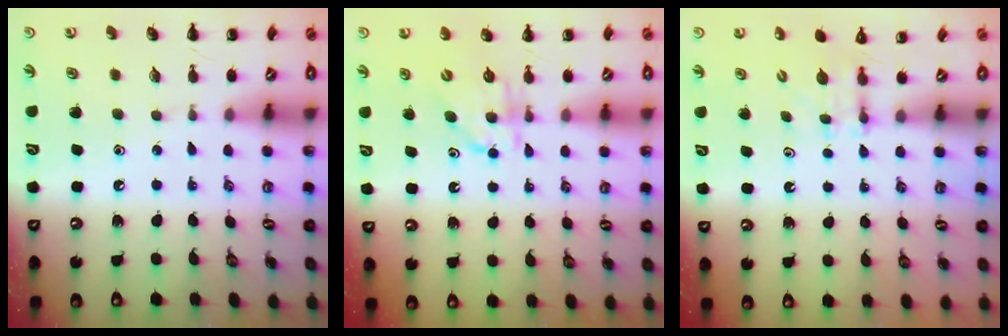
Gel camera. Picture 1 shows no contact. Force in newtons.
{"total": 6.1, "press": 6.1, "slide": 0.5}
{"total": 3.4, "press": 3.1, "slide": 1.4}